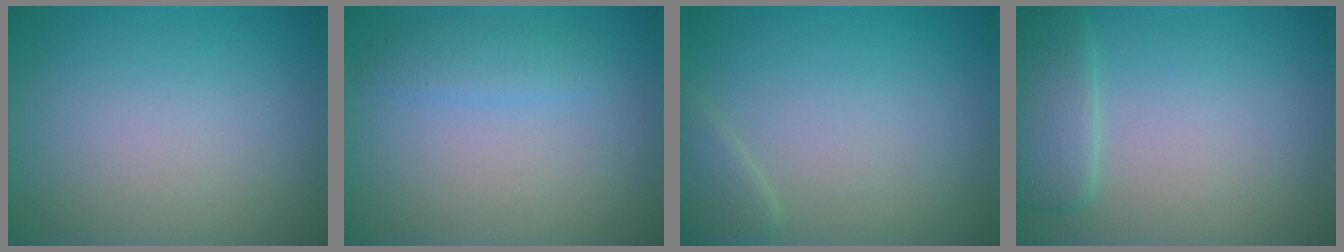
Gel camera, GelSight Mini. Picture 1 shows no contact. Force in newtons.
{"total": 1.7, "press": 1.7, "slide": 0.1}
{"total": 1.4, "press": 1.4, "slide": 0.1}
{"total": 2.4, "press": 1.7, "slide": 1.7}